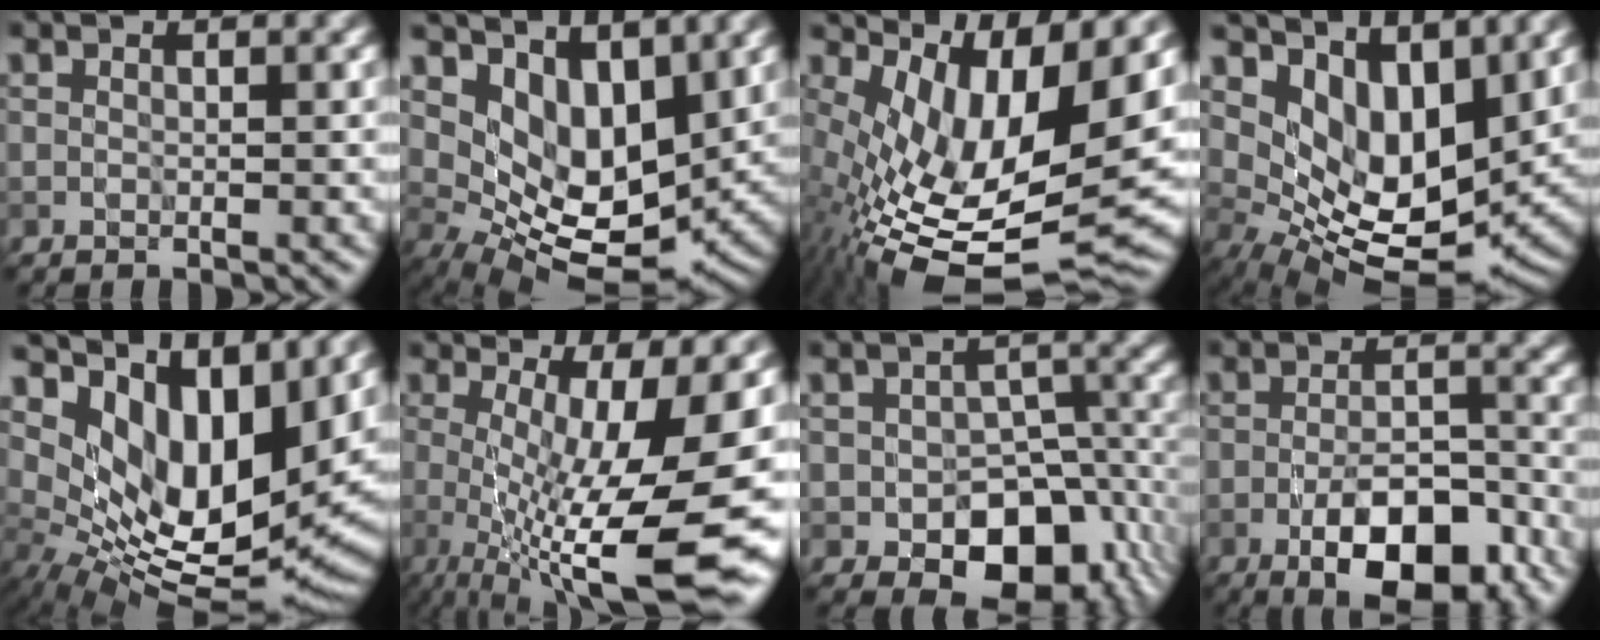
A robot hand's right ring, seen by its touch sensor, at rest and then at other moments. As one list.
[{"total": 7.2, "force": [2.8, 4.0, 5.3], "torque": [-0.101, -0.020, 0.054]}, {"total": 14.5, "force": [1.6, 5.7, 13.3], "torque": [-0.228, -0.016, 0.048]}, {"total": 8.5, "force": [3.6, 4.5, 6.3], "torque": [-0.115, -0.020, 0.073]}, {"total": 12.5, "force": [5.6, 6.0, 9.5], "torque": [-0.176, 0.000, 0.108]}, {"total": 14.6, "force": [-2.5, 4.1, 13.8], "torque": [-0.200, -0.016, -0.035]}, {"total": 10.2, "force": [-3.5, 6.5, 7.1], "torque": [-0.094, -0.022, -0.035]}, {"total": 8.2, "force": [-4.1, 3.2, 6.3], "torque": [-0.096, 0.005, -0.068]}]